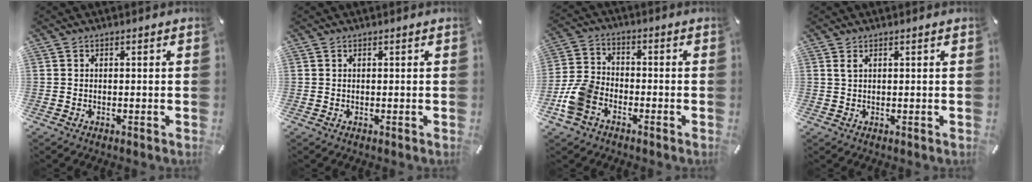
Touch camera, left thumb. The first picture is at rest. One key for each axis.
{"total": 0.0}
{"total": 9.0, "fx": -4.4, "fy": 6.2, "fz": 4.7, "tx": -0.110, "ty": 0.022, "tz": -0.085}
{"total": 1.1, "fx": 0.6, "fy": 0.4, "fz": 0.9, "tx": -0.018, "ty": 0.001, "tz": 0.010}